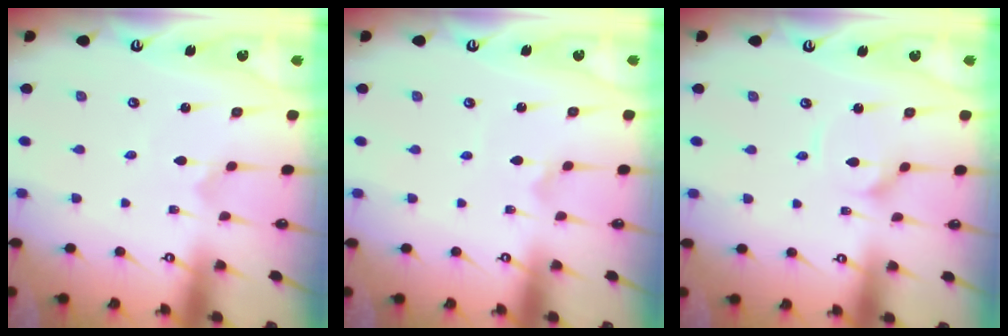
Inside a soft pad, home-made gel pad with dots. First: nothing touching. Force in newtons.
{"total": 2.0, "press": 2.0, "slide": 0.3}
{"total": 3.5, "press": 3.4, "slide": 0.3}